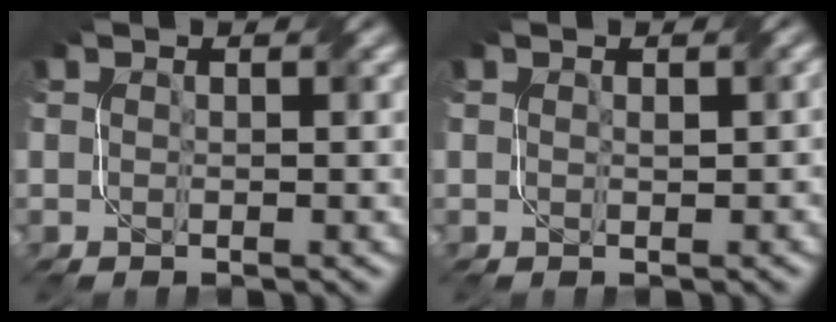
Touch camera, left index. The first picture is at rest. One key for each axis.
{"total": 0.8, "fx": 0.1, "fy": 0.3, "fz": 0.7, "tx": -0.011, "ty": 0.002, "tz": 0.007}